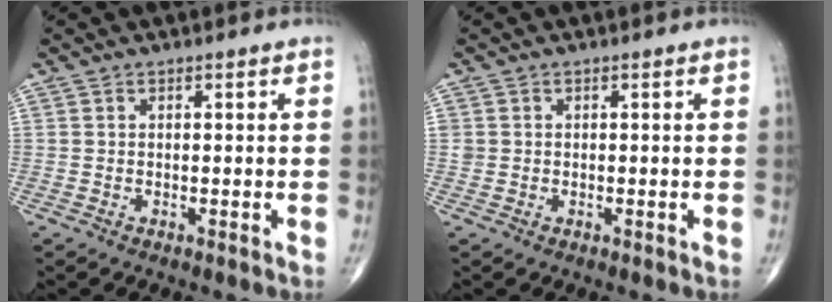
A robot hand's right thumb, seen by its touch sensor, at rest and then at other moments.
{"total": 1.2, "force": [0.1, 1.1, 0.2], "torque": [0.005, 0.003, 0.003]}